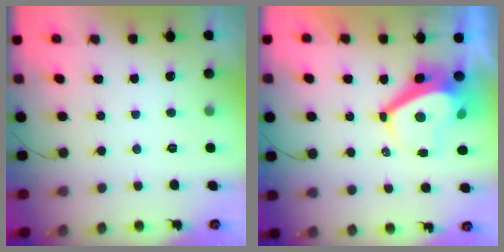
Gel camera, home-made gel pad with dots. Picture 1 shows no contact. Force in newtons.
{"total": 6.9, "press": 6.9, "slide": 0.8}